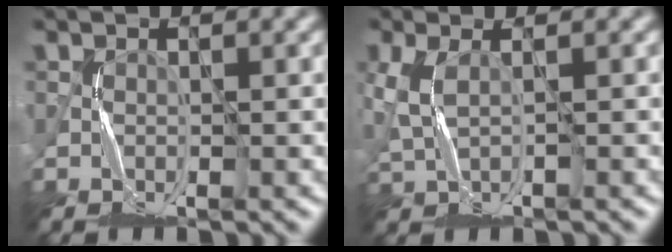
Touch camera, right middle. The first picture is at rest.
{"total": 2.2, "force": [0.4, 0.9, 2.0], "torque": [-0.055, 0.005, 0.009]}